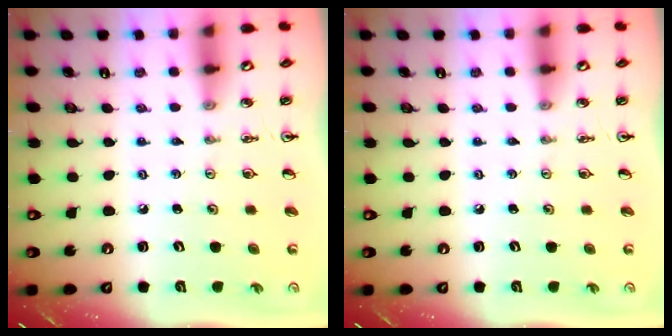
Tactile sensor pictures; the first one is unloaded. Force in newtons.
{"total": 0.0}